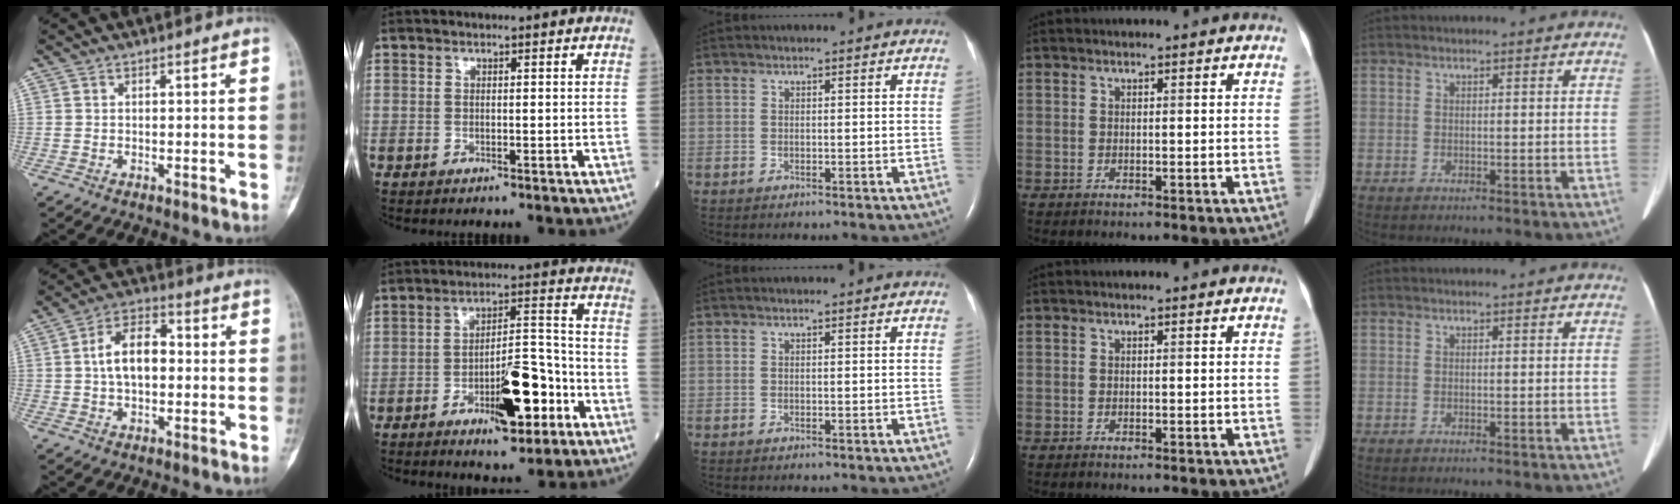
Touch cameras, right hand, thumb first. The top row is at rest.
{"thumb": {"total": 9.5, "force": [0.4, 5.6, 7.7], "torque": [-0.125, 0.023, 0.002]}, "index": {"total": 11.2, "force": [-4.9, 3.2, 9.5], "torque": [-0.150, 0.012, -0.072]}}